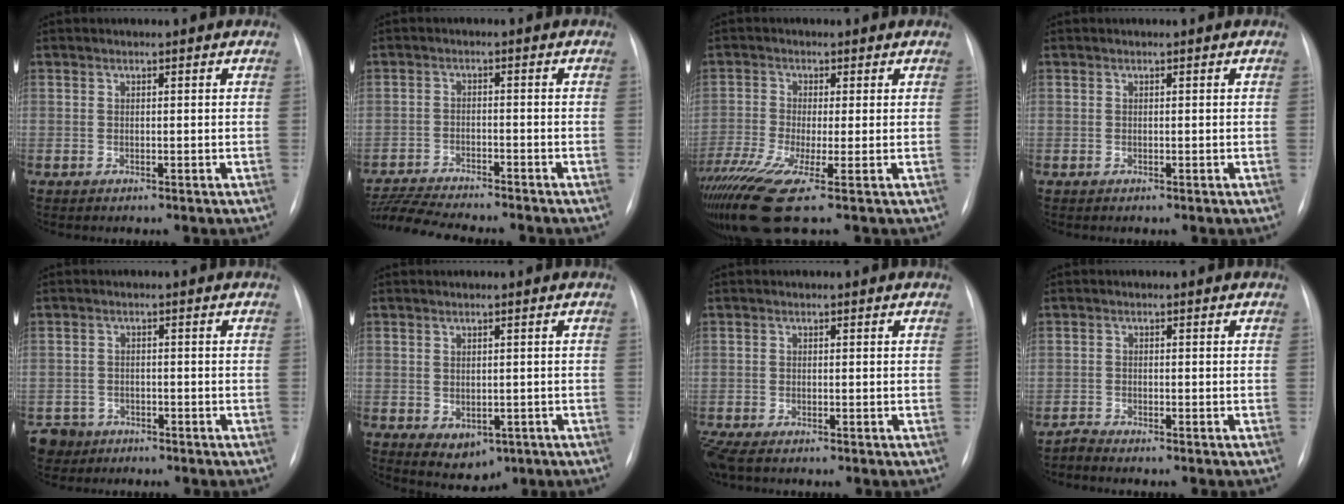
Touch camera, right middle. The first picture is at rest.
{"total": 11.5, "force": [-10.6, 0.7, 4.3], "torque": [-0.077, -0.004, -0.170]}
{"total": 10.7, "force": [-6.4, 0.6, 8.5], "torque": [-0.167, -0.029, -0.117]}
{"total": 0.0}
{"total": 4.7, "force": [-3.1, 3.4, -0.2], "torque": [0.004, 0.004, -0.054]}
{"total": 4.9, "force": [-1.8, 3.5, 3.0], "torque": [-0.039, -0.001, -0.009]}
{"total": 3.3, "force": [-2.5, 1.0, 1.9], "torque": [-0.046, -0.012, -0.045]}
{"total": 1.4, "force": [-1.4, -0.2, 0.1], "torque": [-0.001, -0.004, -0.025]}